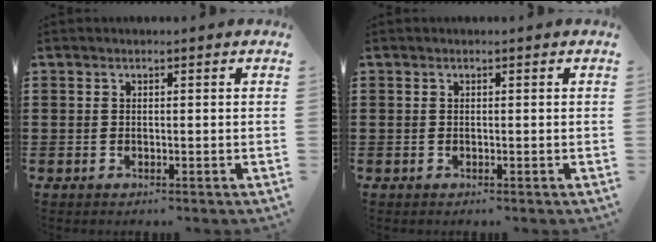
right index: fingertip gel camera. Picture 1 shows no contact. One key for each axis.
{"total": 0.0}